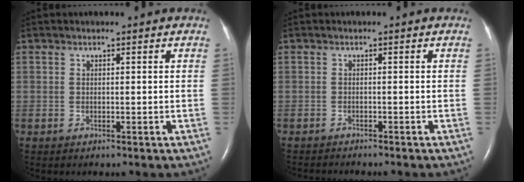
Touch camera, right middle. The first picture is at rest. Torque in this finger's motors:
{"motor_torque": [0.22, -0.28, 0.05, 0.02]}